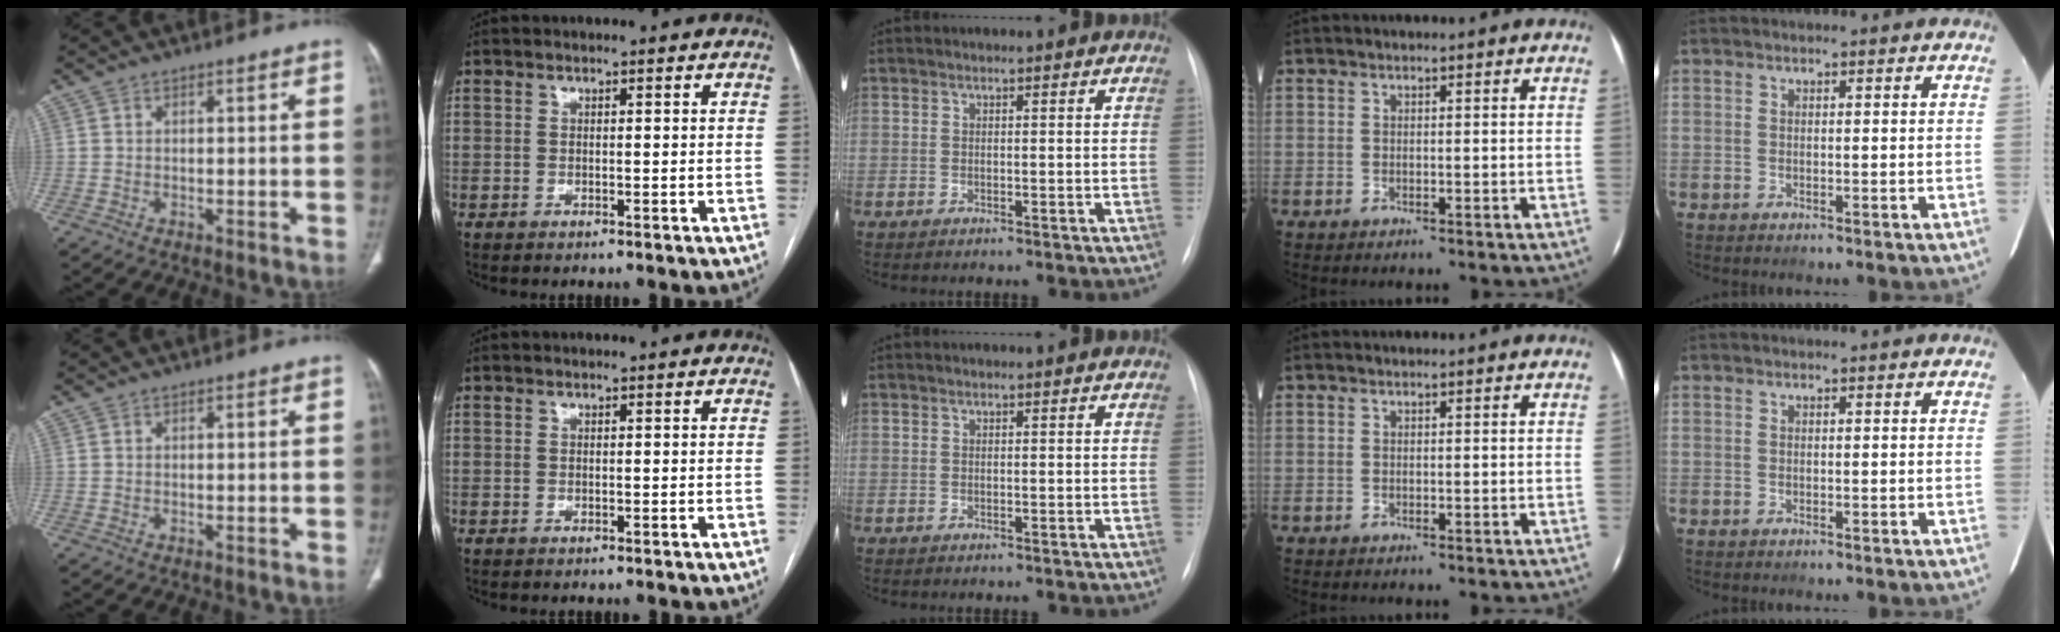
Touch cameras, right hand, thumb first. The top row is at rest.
{}